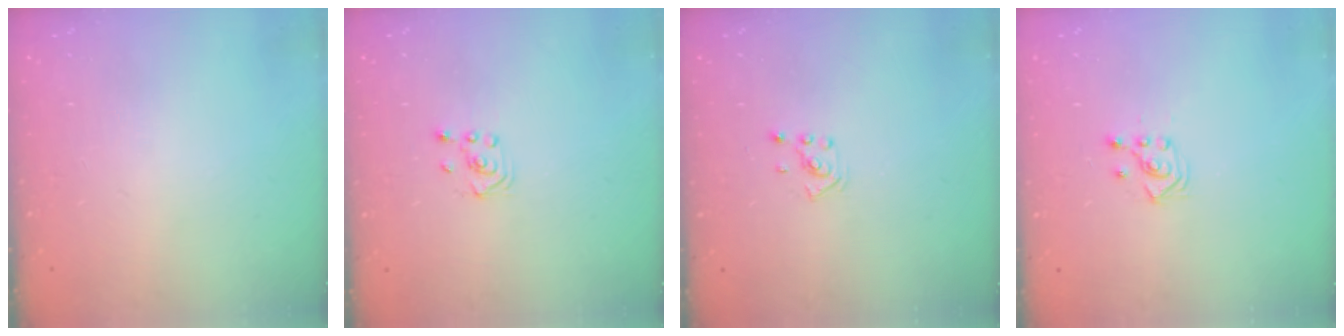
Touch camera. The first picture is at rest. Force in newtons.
{"total": 1.9, "press": 1.8, "slide": 0.6}
{"total": 2.0, "press": 2.0, "slide": 0.6}
{"total": 3.0, "press": 2.8, "slide": 1.0}